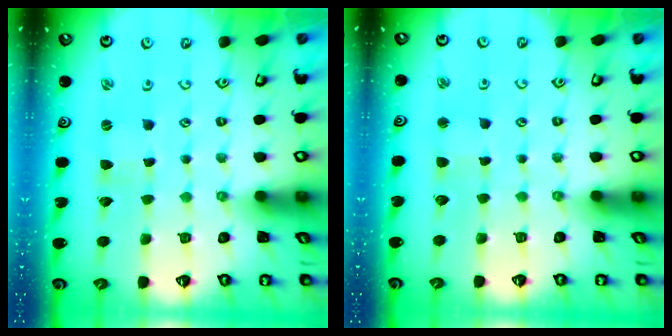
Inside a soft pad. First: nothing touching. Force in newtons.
{"total": 2.2, "press": 2.2, "slide": 0.2}